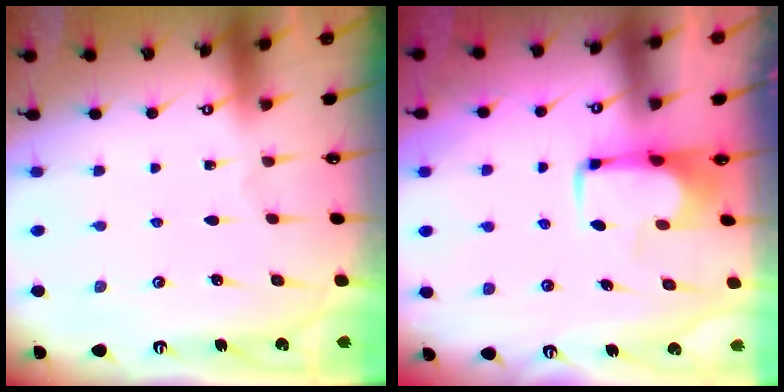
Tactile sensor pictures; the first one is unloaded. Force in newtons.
{"total": 1.6, "press": 1.5, "slide": 0.4}